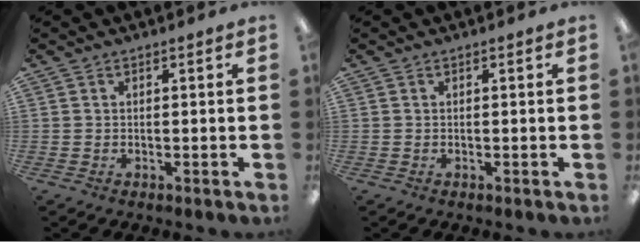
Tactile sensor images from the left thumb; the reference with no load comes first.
{"total": 0.0}